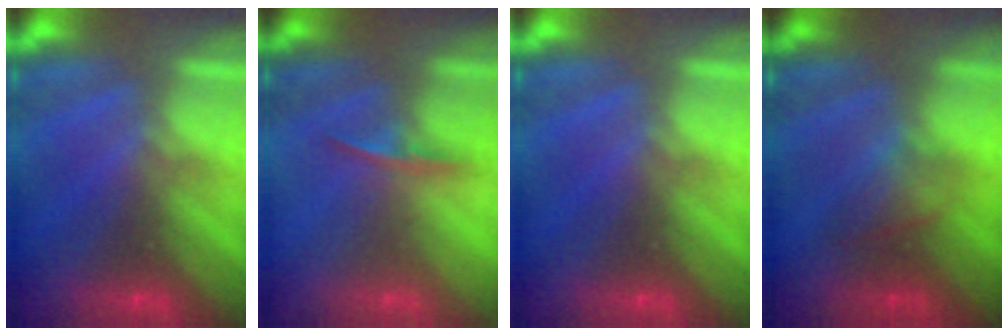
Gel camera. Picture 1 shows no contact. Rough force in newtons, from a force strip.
{"total": 1.0}
{"total": 0.0}
{"total": 2.2}